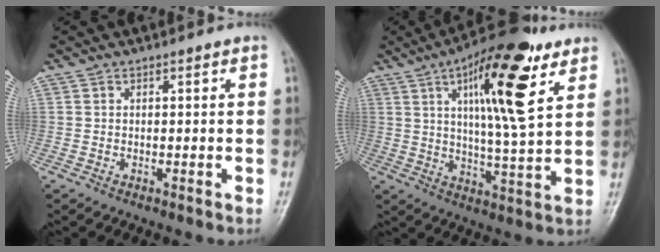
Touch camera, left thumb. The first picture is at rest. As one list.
[{"total": 18.2, "force": [8.1, 4.8, 15.5], "torque": [-0.228, -0.027, 0.125]}]